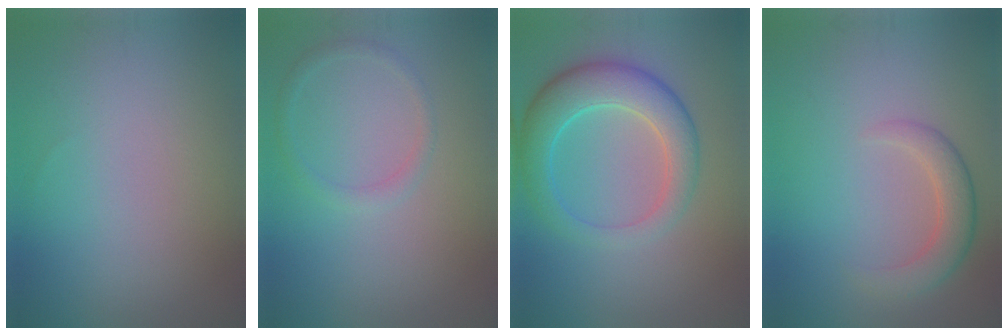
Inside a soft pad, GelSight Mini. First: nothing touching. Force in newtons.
{"total": 1.3, "press": 1.3, "slide": 0.1}
{"total": 5.8, "press": 5.8, "slide": 0.5}
{"total": 3.2, "press": 3.2, "slide": 0.2}